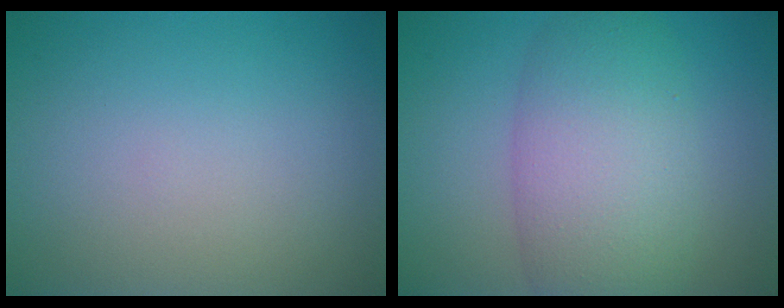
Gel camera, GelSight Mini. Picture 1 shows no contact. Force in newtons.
{"total": 8.0, "press": 8.0, "slide": 0.2}